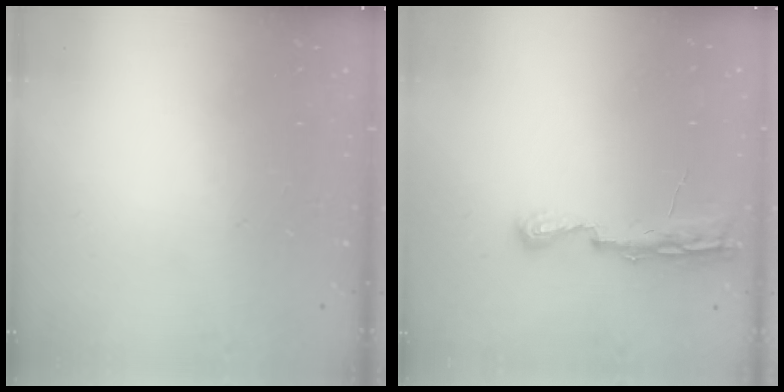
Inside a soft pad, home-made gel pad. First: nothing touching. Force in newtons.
{"total": 7.1, "press": 7.1, "slide": 0.8}